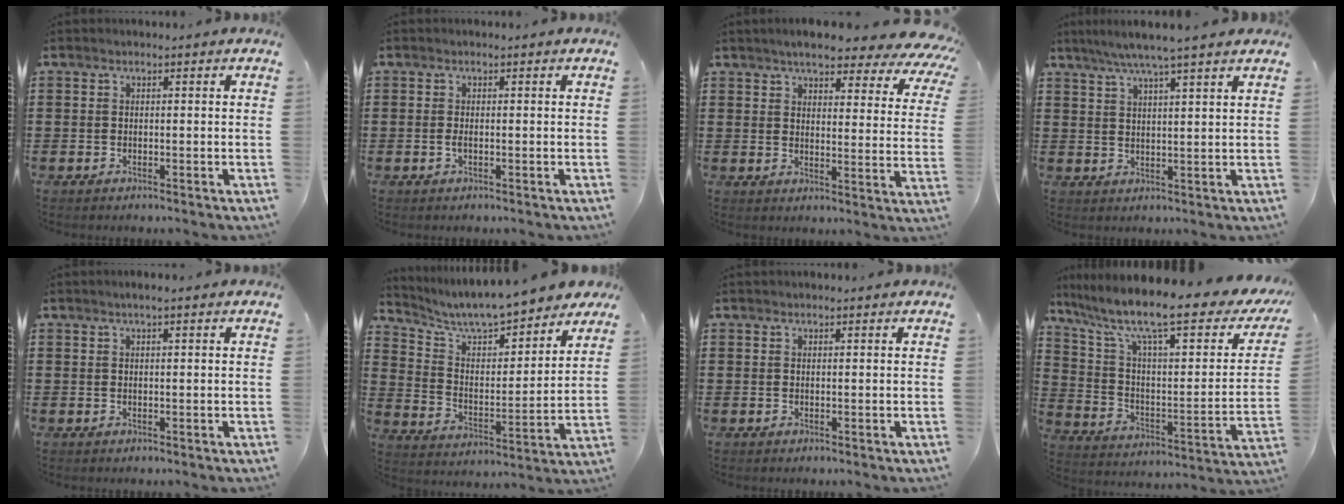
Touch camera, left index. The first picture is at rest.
{"total": 0.8, "force": [-0.1, 0.1, 0.8], "torque": [-0.016, -0.002, -0.002]}
{"total": 6.2, "force": [5.4, 0.9, 2.9], "torque": [-0.069, -0.026, 0.091]}
{"total": 5.3, "force": [4.4, -0.4, 2.9], "torque": [-0.069, -0.010, 0.076]}
{"total": 1.0, "force": [0.6, 0.0, 0.8], "torque": [-0.016, 0.001, 0.010]}
{"total": 7.8, "force": [7.4, 0.7, 2.5], "torque": [-0.084, -0.054, 0.125]}
{"total": 0.5, "force": [0.5, 0.1, 0.1], "torque": [-0.003, 0.001, 0.010]}
{"total": 13.0, "force": [9.0, 2.2, 9.1], "torque": [-0.192, -0.059, 0.143]}